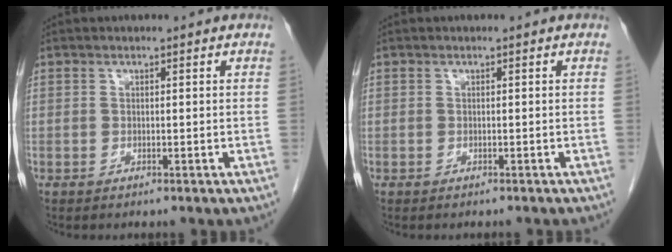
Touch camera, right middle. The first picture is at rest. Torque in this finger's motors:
{"motor_torque": [0.14, -0.22, -0.08, -0.02]}